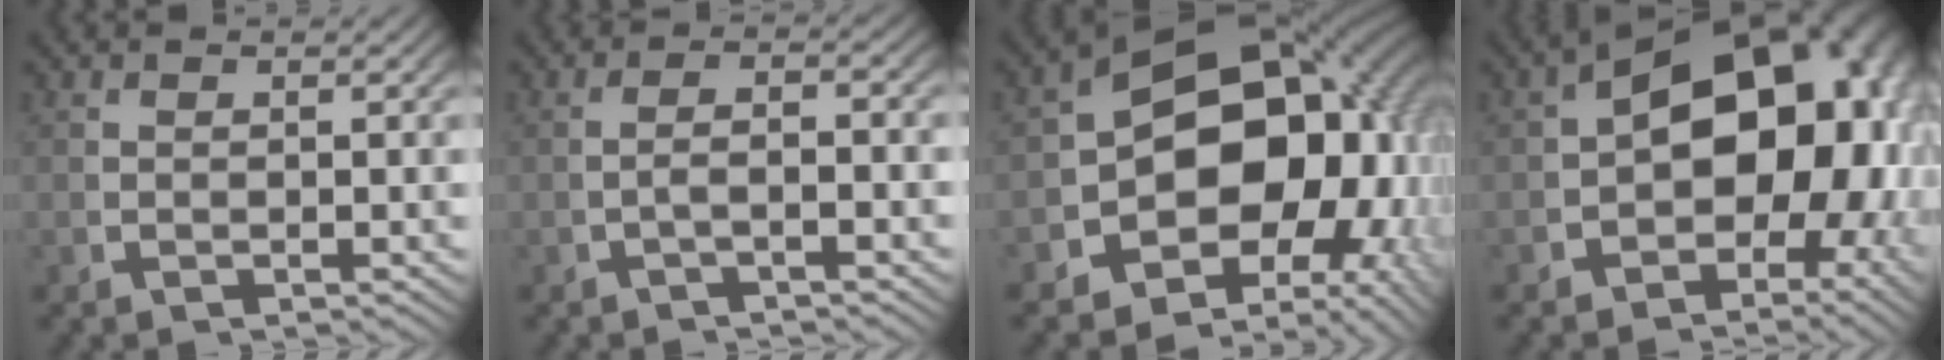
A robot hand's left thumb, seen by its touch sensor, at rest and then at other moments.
{"total": 2.0, "force": [-1.0, 0.5, 1.7], "torque": [-0.040, -0.002, -0.014]}
{"total": 24.2, "force": [0.5, 16.4, 17.7], "torque": [-0.260, -0.036, 0.005]}
{"total": 16.6, "force": [-0.1, 11.1, 12.4], "torque": [-0.178, -0.040, 0.012]}